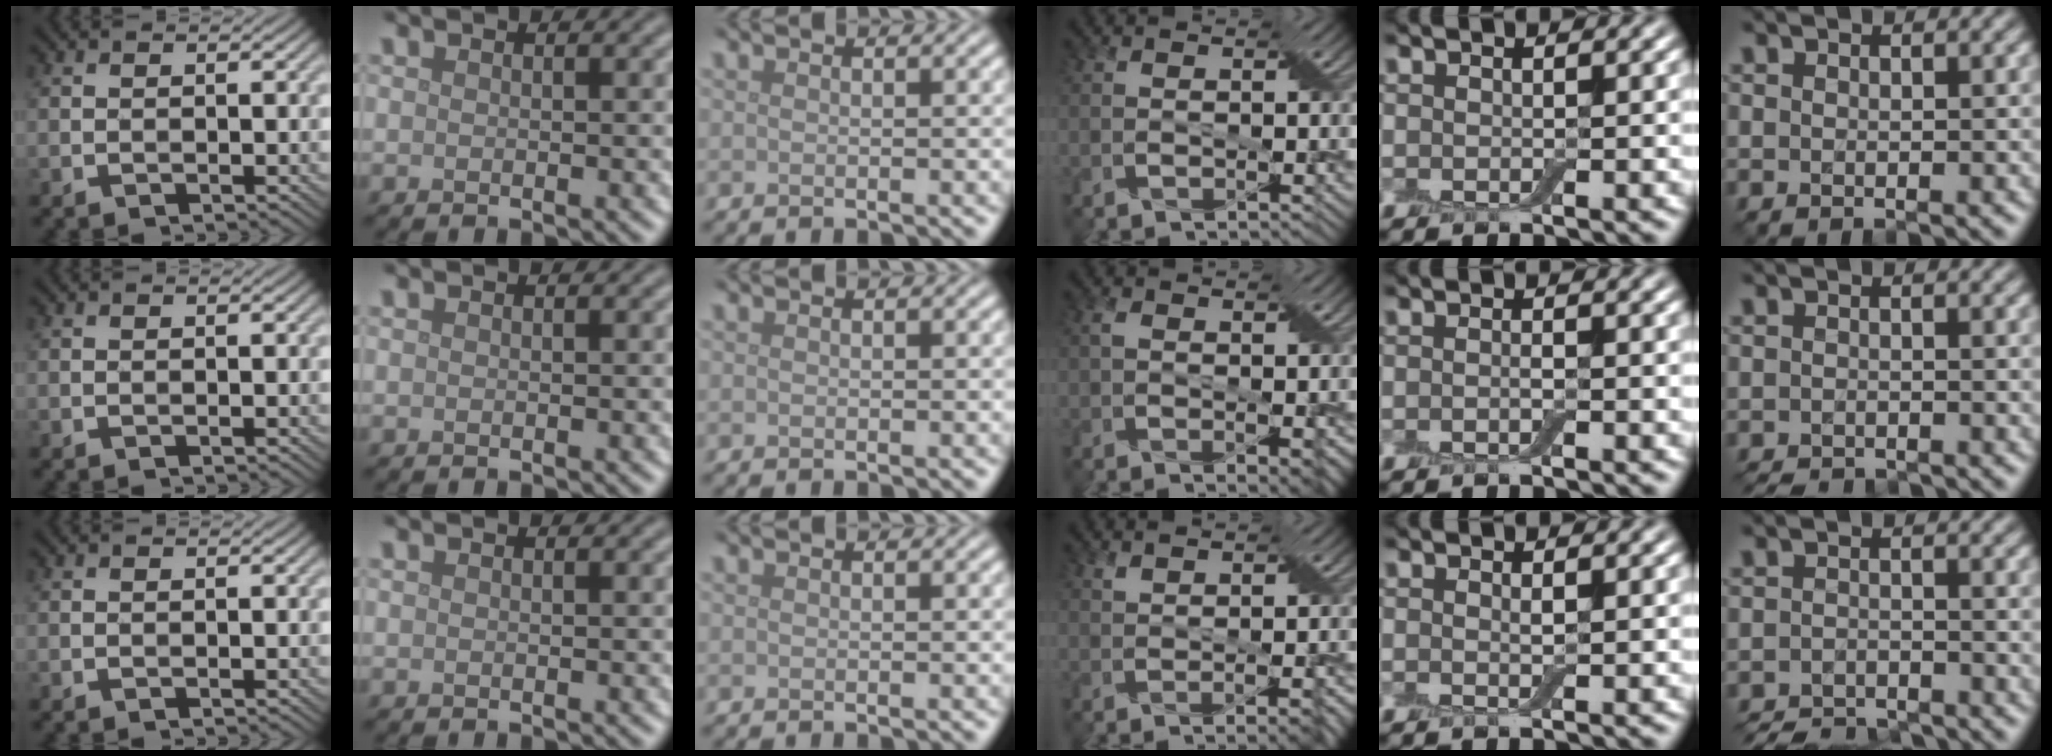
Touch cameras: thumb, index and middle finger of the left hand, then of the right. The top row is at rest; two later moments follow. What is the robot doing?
{"motion": "fold", "object": "apron"}